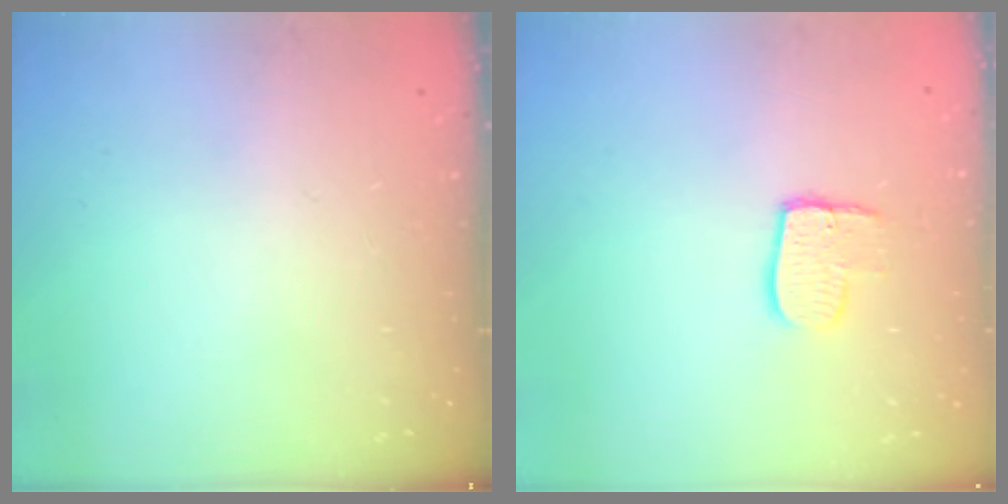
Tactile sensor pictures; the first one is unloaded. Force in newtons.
{"total": 8.0, "press": 8.0, "slide": 0.7}